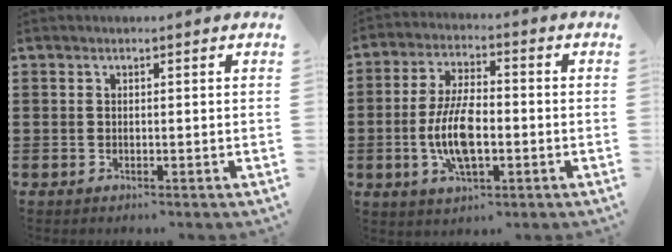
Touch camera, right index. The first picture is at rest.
{"total": 9.1, "force": [-1.8, 3.8, 8.1], "torque": [-0.178, -0.003, -0.038]}